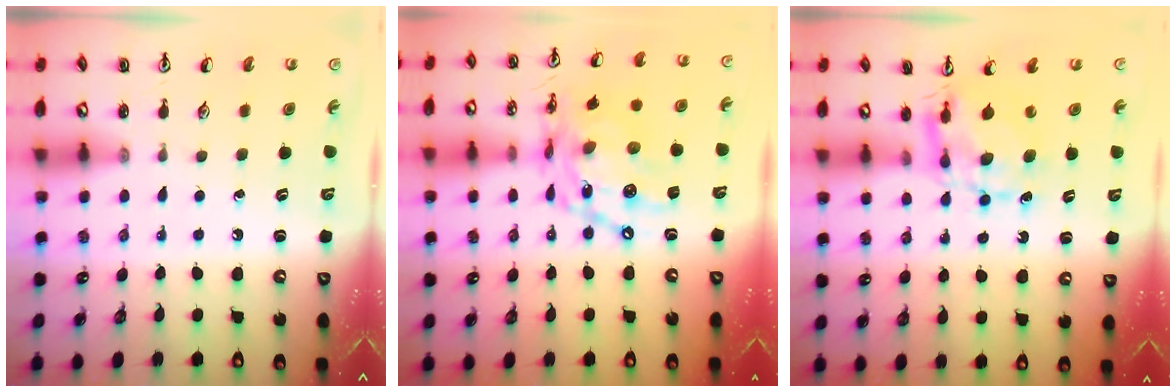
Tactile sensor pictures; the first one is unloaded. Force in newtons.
{"total": 17.3, "press": 17.2, "slide": 1.4}
{"total": 6.6, "press": 6.6, "slide": 0.5}